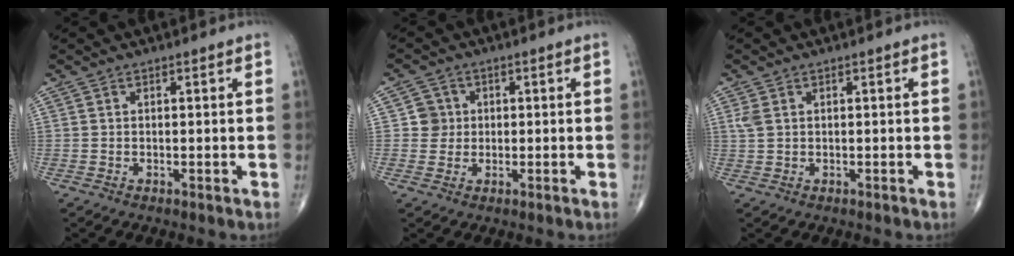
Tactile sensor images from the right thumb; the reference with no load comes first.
{"total": 3.4, "force": [0.5, 3.3, 0.2], "torque": [0.023, 0.005, 0.001]}
{"total": 1.9, "force": [0.7, 1.2, 1.3], "torque": [-0.040, 0.007, 0.019]}